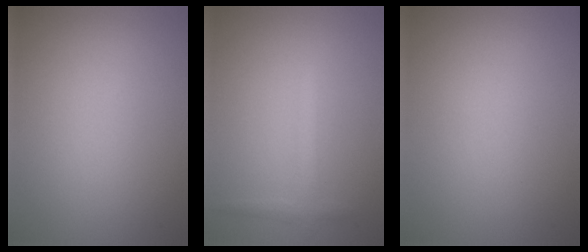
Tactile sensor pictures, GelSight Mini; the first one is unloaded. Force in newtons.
{"total": 1.5, "press": 1.5, "slide": 0.2}
{"total": 0.0}